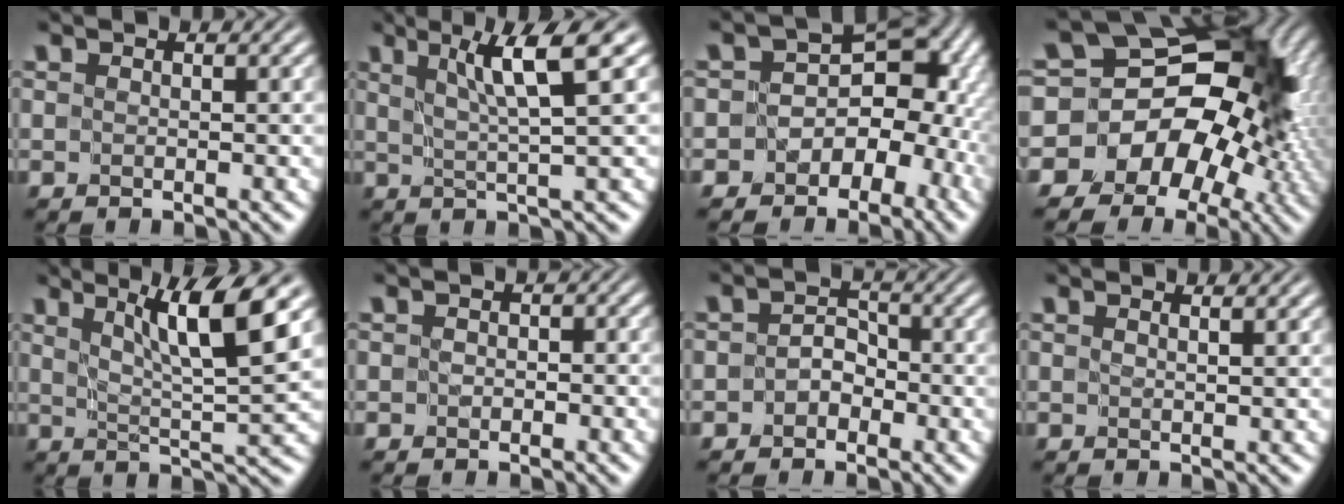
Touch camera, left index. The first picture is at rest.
{"total": 5.2, "force": [2.3, 0.2, 4.6], "torque": [-0.076, 0.005, 0.041]}
{"total": 9.1, "force": [-3.2, 7.5, 3.9], "torque": [0.030, 0.029, -0.084]}
{"total": 13.4, "force": [-2.9, 10.2, 8.3], "torque": [-0.086, 0.012, -0.061]}
{"total": 7.8, "force": [3.9, 0.8, 6.8], "torque": [-0.097, 0.006, 0.069]}
{"total": 0.7, "force": [-0.4, 0.5, 0.0], "torque": [0.004, -0.002, -0.007]}
{"total": 1.7, "force": [-0.9, 1.3, 0.7], "torque": [-0.006, 0.009, -0.019]}
{"total": 0.6, "force": [0.6, -0.3, 0.1], "torque": [-0.005, -0.001, 0.008]}